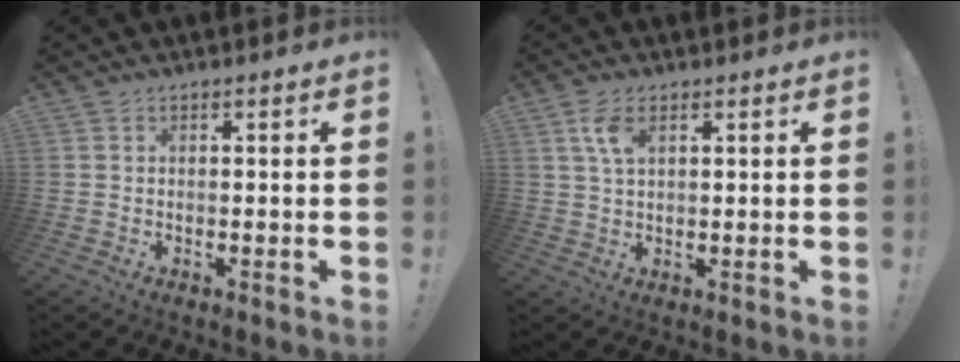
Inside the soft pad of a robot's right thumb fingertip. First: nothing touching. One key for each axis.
{"total": 5.5, "fx": 2.4, "fy": 2.8, "fz": 4.1, "tx": -0.076, "ty": -0.006, "tz": 0.040}